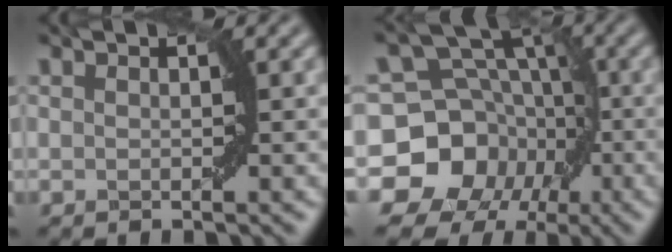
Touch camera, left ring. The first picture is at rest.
{"total": 15.2, "force": [-5.5, 13.2, 5.2], "torque": [-0.094, 0.000, -0.112]}